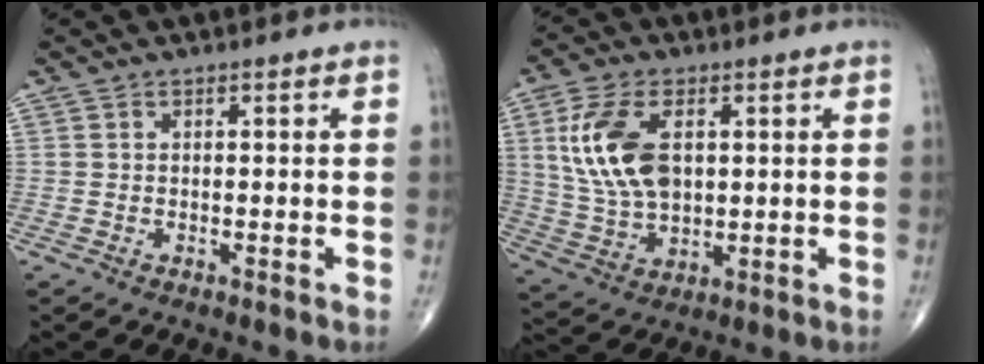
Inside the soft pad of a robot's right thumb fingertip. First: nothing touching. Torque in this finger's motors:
{"motor_torque": [-0.38, 0.93, 1.29, 0.10, 0.15]}